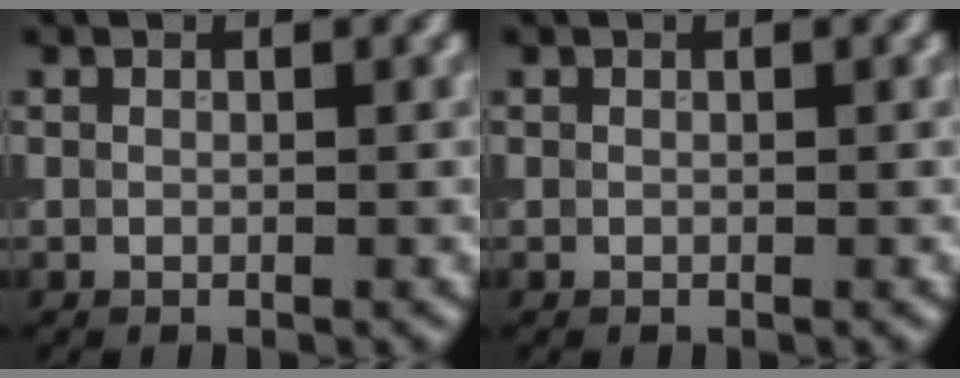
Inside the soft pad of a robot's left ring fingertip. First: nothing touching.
{"total": 0.0}